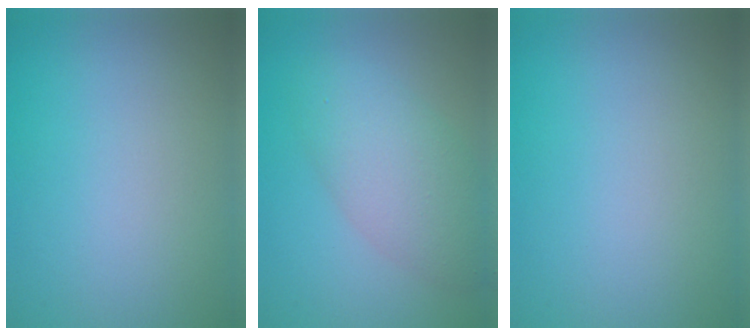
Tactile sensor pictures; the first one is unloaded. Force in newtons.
{"total": 5.5, "press": 5.5, "slide": 0.3}
{"total": 0.0}